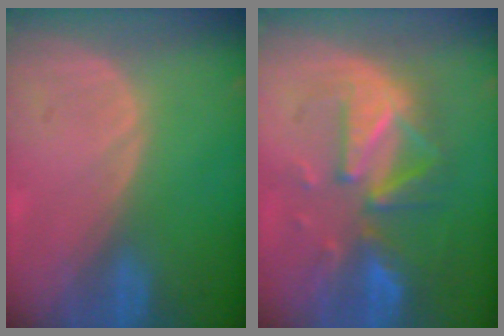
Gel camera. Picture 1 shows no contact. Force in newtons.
{"total": 9.5, "press": 9.0, "slide": 3.0}